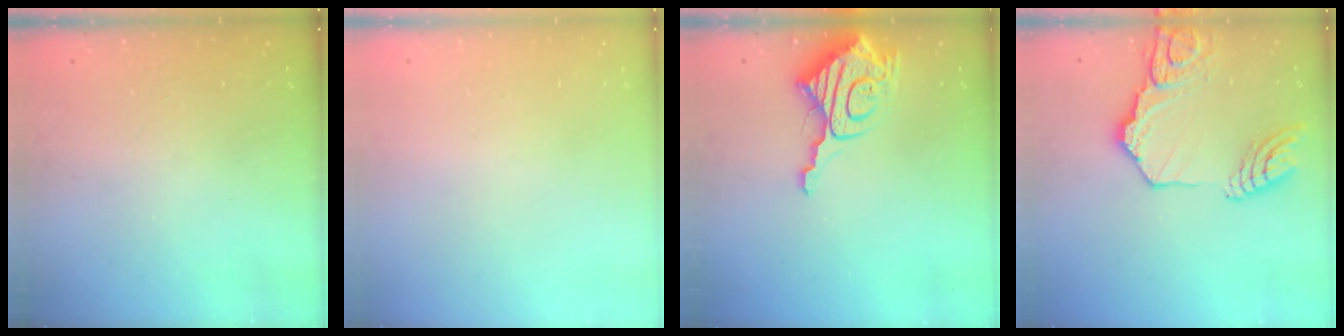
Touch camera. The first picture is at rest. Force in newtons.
{"total": 0.0}
{"total": 12.7, "press": 12.6, "slide": 1.6}
{"total": 18.1, "press": 18.0, "slide": 2.0}